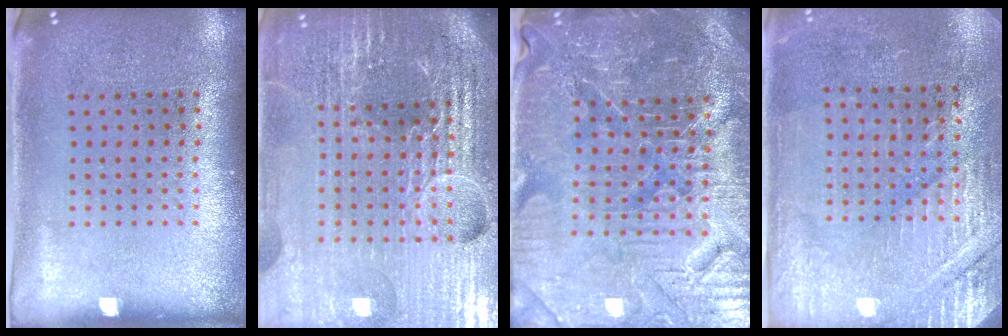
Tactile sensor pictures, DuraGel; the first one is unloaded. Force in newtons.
{"total": 6.4, "press": 5.6, "slide": 3.0}
{"total": 5.4, "press": 5.1, "slide": 1.8}
{"total": 2.9, "press": 2.9, "slide": 0.4}